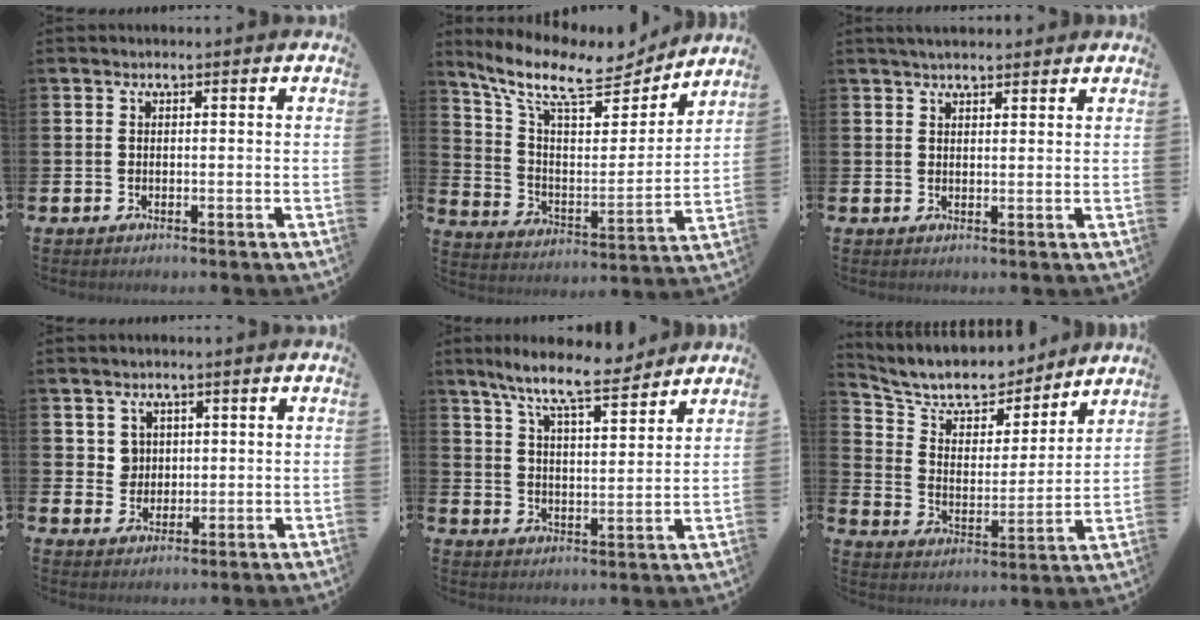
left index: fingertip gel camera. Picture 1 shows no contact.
{"total": 11.4, "force": [9.6, 3.7, 4.8], "torque": [-0.129, -0.058, 0.163]}
{"total": 2.6, "force": [2.4, 0.6, 0.8], "torque": [-0.020, -0.001, 0.044]}
{"total": 2.8, "force": [1.6, 2.3, 0.4], "torque": [-0.010, 0.003, 0.028]}
{"total": 9.0, "force": [8.0, 1.1, 3.9], "torque": [-0.098, -0.043, 0.143]}
{"total": 9.3, "force": [8.5, 3.1, 2.0], "torque": [-0.079, -0.063, 0.148]}